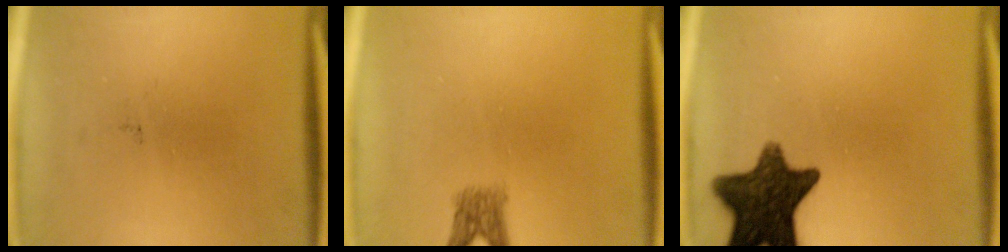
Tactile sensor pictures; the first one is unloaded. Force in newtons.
{"total": 2.5}
{"total": 13.1}